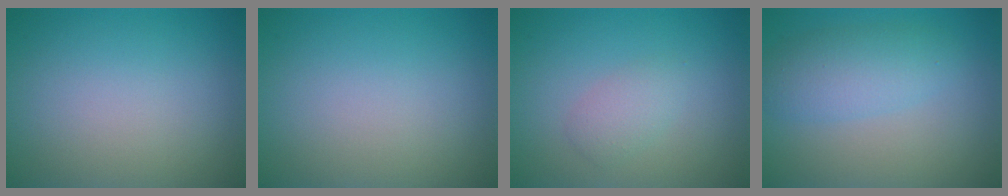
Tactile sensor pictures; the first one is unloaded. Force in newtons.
{"total": 0.0}
{"total": 1.7, "press": 1.7, "slide": 0.1}
{"total": 3.7, "press": 3.7, "slide": 0.1}